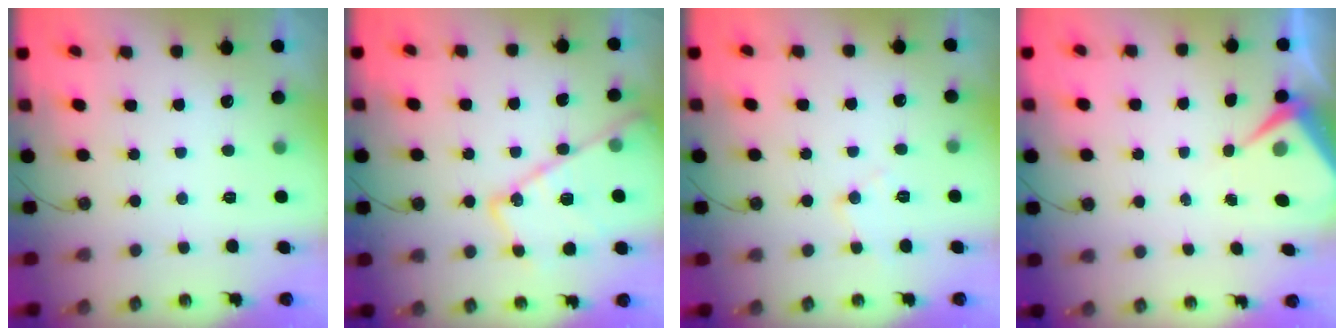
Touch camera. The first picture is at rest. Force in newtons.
{"total": 18.1, "press": 18.1, "slide": 1.0}
{"total": 7.2, "press": 7.2, "slide": 0.6}
{"total": 6.2, "press": 6.1, "slide": 0.7}